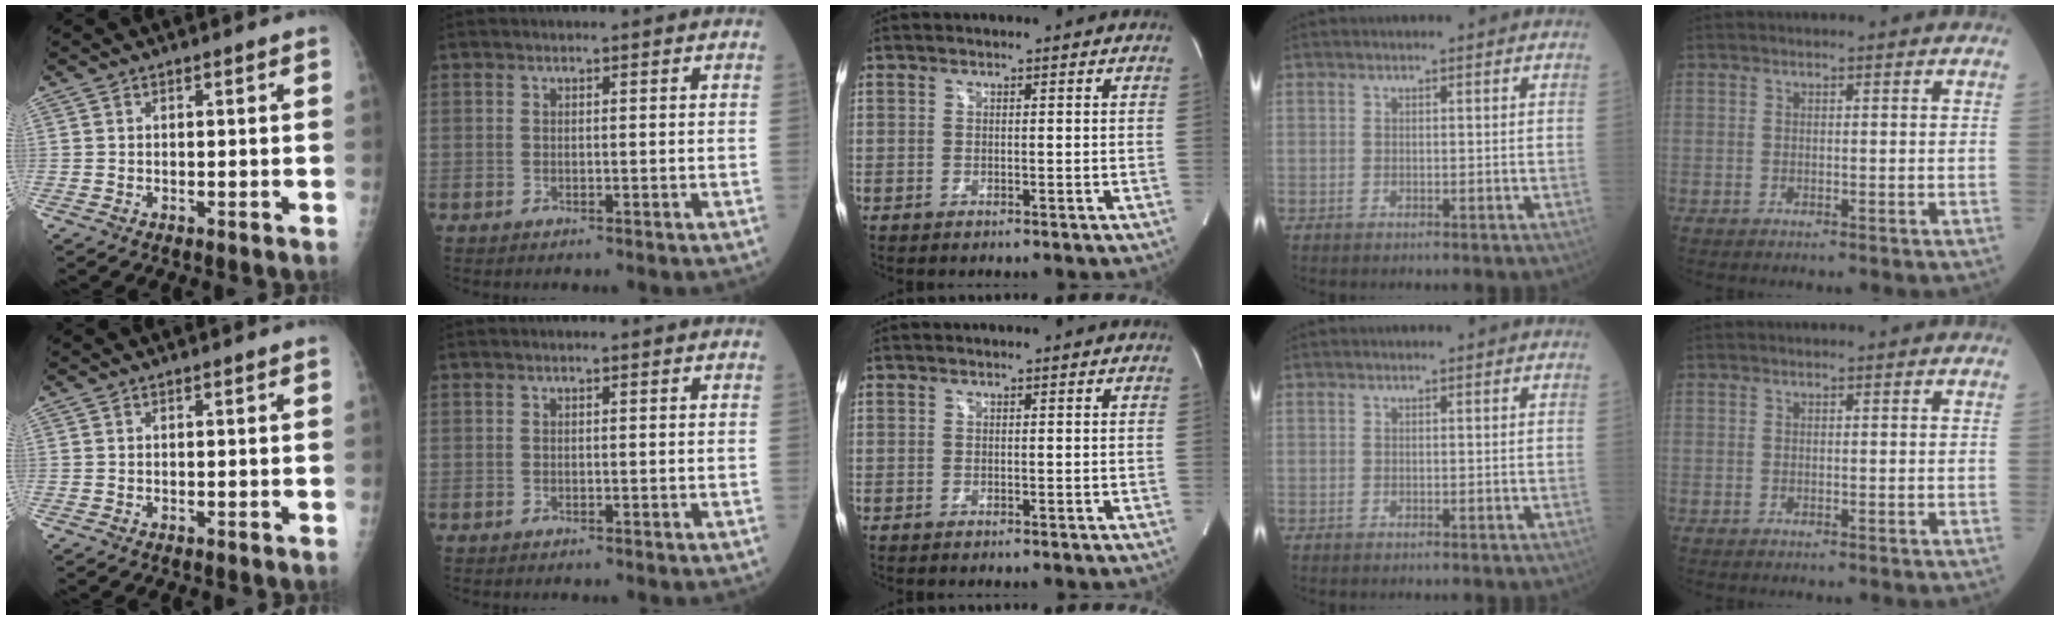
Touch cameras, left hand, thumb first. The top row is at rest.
{}